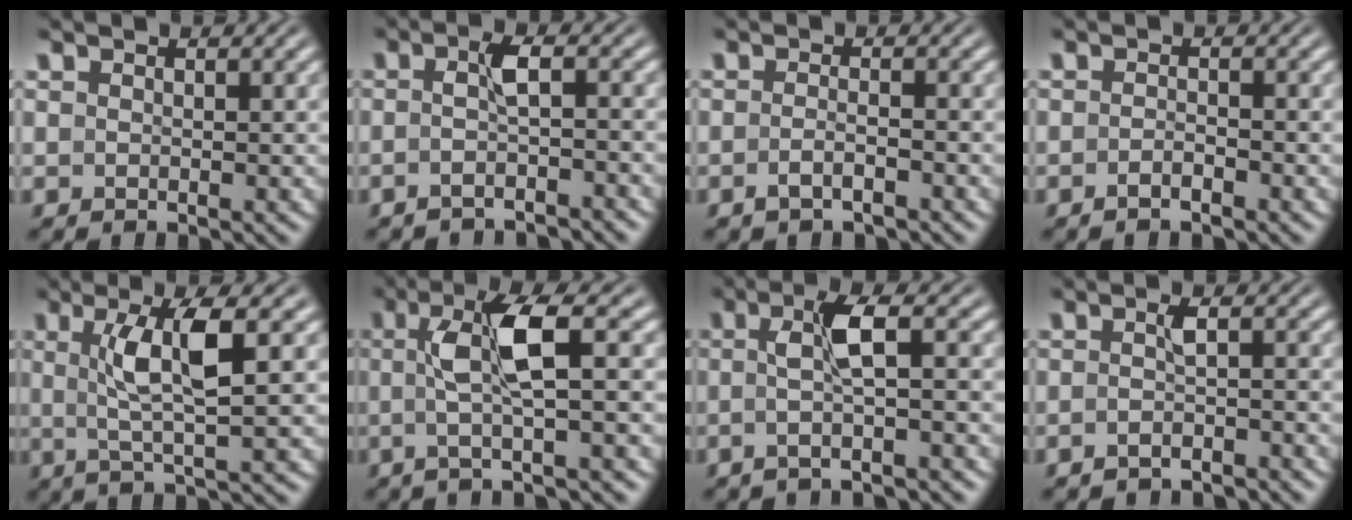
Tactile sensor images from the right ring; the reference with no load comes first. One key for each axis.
{"total": 3.3, "fx": -2.6, "fy": 0.0, "fz": 2.1, "tx": -0.040, "ty": -0.008, "tz": -0.035}
{"total": 2.2, "fx": -1.9, "fy": 0.0, "fz": 0.9, "tx": -0.021, "ty": -0.005, "tz": -0.028}
{"total": 1.4, "fx": -1.3, "fy": -0.1, "fz": 0.4, "tx": -0.006, "ty": 0.001, "tz": -0.025}
{"total": 4.7, "fx": 0.7, "fy": 0.2, "fz": 4.6, "tx": -0.080, "ty": -0.002, "tz": 0.017}
{"total": 5.8, "fx": -0.1, "fy": 1.2, "fz": 5.7, "tx": -0.102, "ty": 0.013, "tz": -0.009}
{"total": 4.2, "fx": -1.3, "fy": 0.3, "fz": 3.9, "tx": -0.070, "ty": 0.004, "tz": -0.021}
{"total": 3.0, "fx": -2.8, "fy": 0.0, "fz": 1.0, "tx": -0.022, "ty": -0.011, "tz": -0.039}